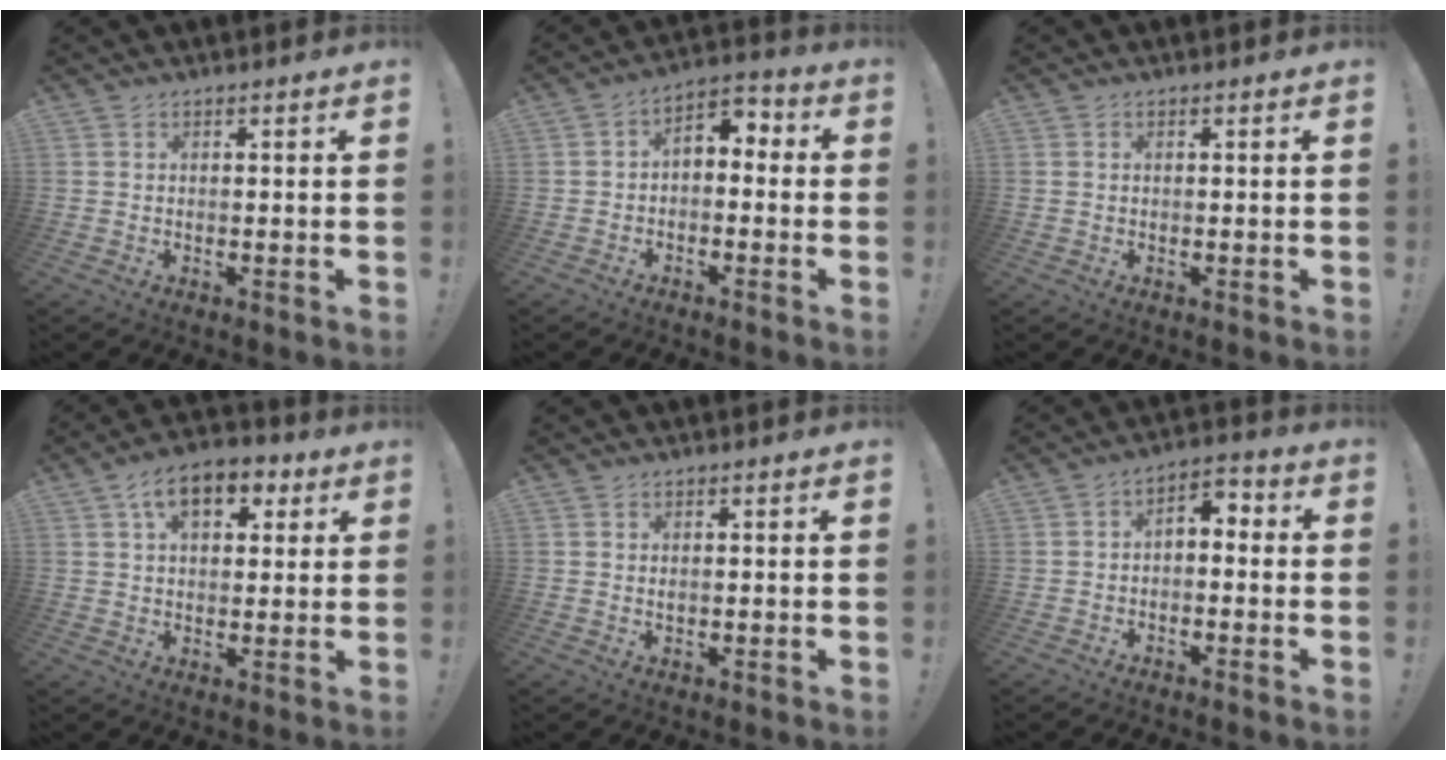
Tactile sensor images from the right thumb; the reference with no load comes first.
{"total": 4.7, "force": [-2.1, 3.2, 2.8], "torque": [-0.035, 0.018, -0.037]}
{"total": 0.0}
{"total": 10.8, "force": [4.9, 6.7, 6.9], "torque": [-0.100, -0.007, 0.087]}
{"total": 0.6, "force": [0.2, 0.5, 0.3], "torque": [0.002, -0.002, 0.003]}
{"total": 4.4, "force": [-1.9, 2.9, 2.7], "torque": [-0.035, 0.014, -0.036]}